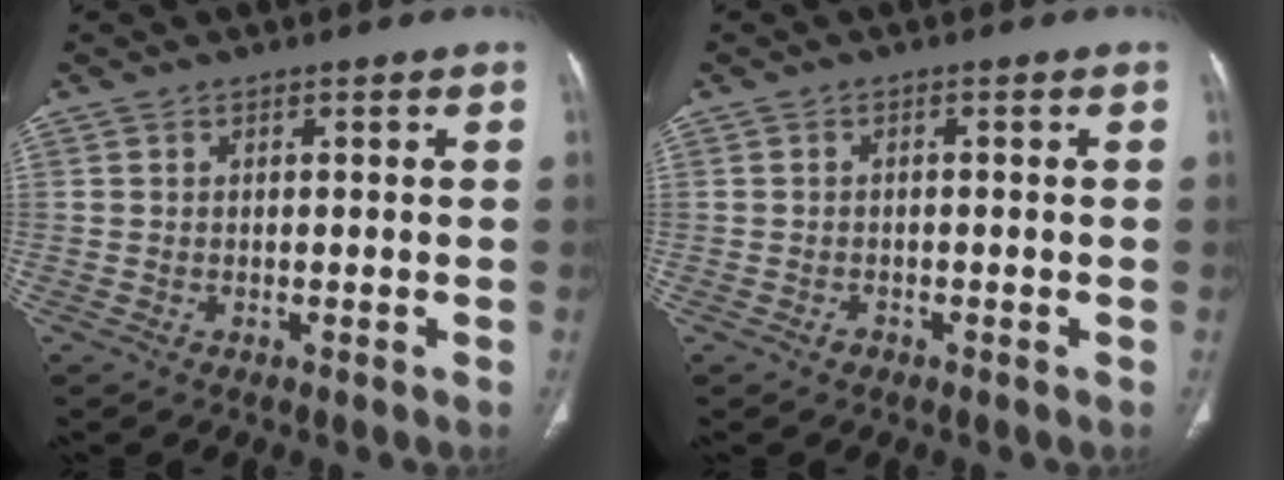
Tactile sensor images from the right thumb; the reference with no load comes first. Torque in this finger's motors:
{"motor_torque": [-0.04, 0.23, -0.24, 0.23, 0.05]}